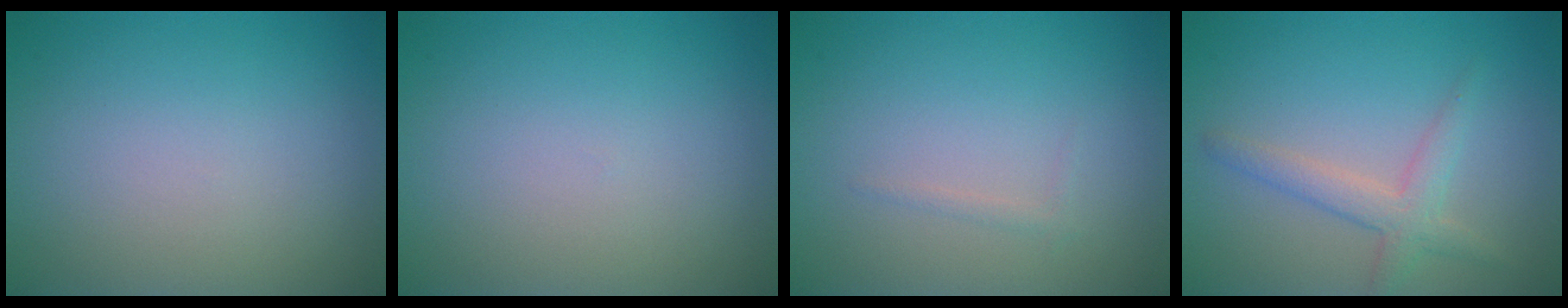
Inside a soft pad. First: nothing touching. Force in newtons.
{"total": 0.0}
{"total": 0.6, "press": 0.6, "slide": 0.1}
{"total": 2.6, "press": 2.6, "slide": 0.1}